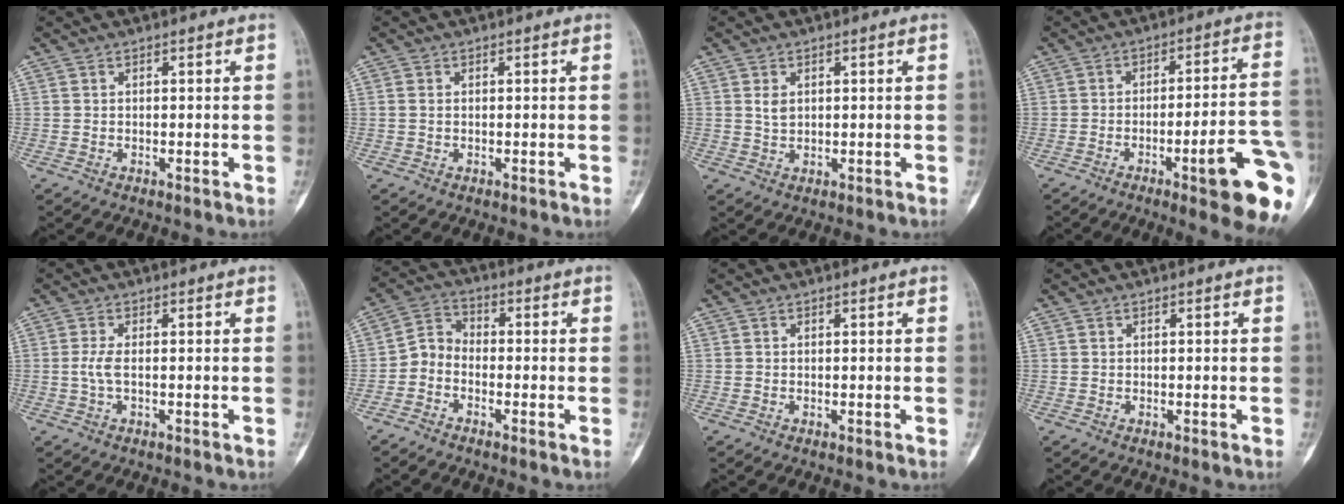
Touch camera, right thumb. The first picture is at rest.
{"total": 0.6, "force": [0.0, 0.4, 0.4], "torque": [-0.009, 0.000, -0.001]}
{"total": 2.1, "force": [0.6, 1.4, 1.4], "torque": [-0.016, -0.003, 0.013]}
{"total": 16.1, "force": [-6.3, 2.3, 14.6], "torque": [-0.146, 0.028, -0.078]}
{"total": 2.4, "force": [-0.2, 0.8, 2.2], "torque": [-0.056, -0.001, -0.008]}
{"total": 4.5, "force": [-2.0, 3.3, 2.3], "torque": [-0.030, 0.024, -0.057]}
{"total": 0.0}
{"total": 0.0}